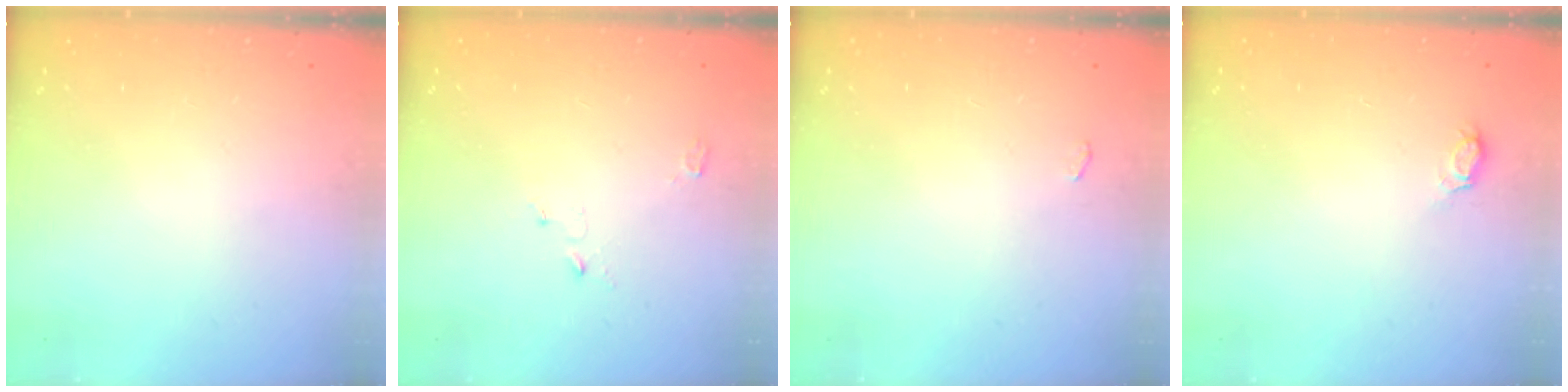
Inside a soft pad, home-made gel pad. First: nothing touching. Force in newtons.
{"total": 3.1, "press": 3.1, "slide": 0.3}
{"total": 8.6, "press": 2.9, "slide": 8.1}
{"total": 4.7, "press": 4.5, "slide": 1.3}